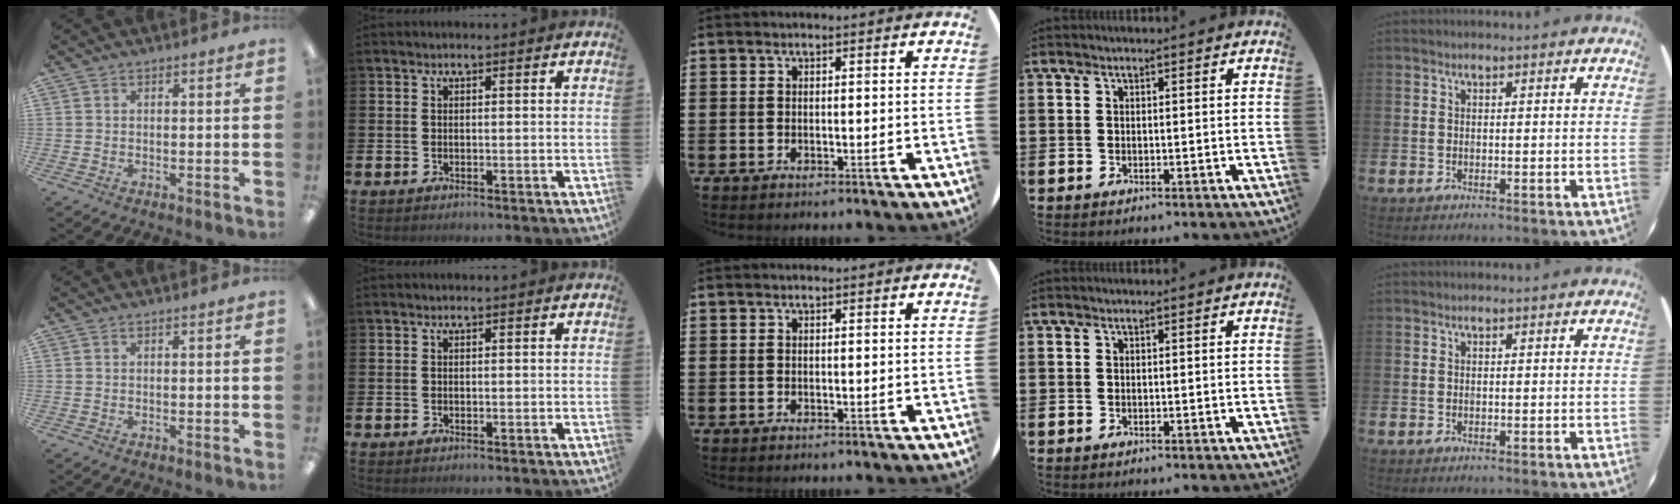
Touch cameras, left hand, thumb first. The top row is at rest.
{}